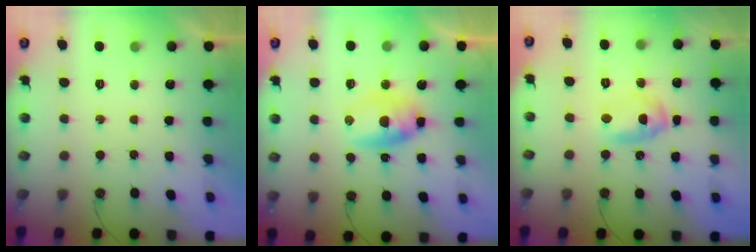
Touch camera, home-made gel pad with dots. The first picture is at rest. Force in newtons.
{"total": 16.7, "press": 10.2, "slide": 13.2}
{"total": 8.1, "press": 8.1, "slide": 0.4}